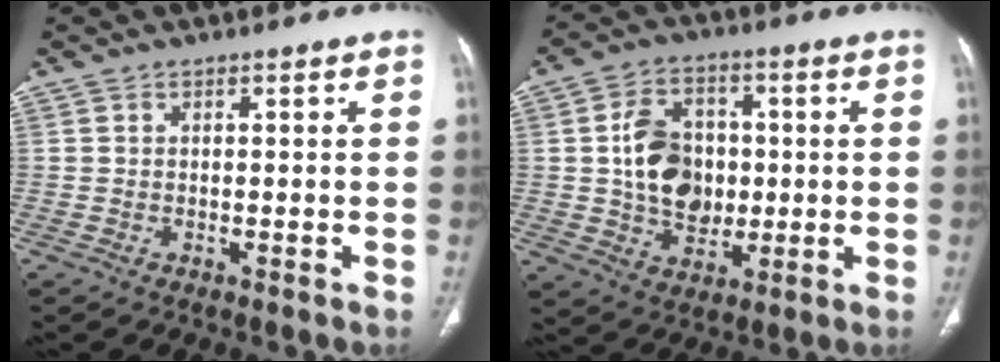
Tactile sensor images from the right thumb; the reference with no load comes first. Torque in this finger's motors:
{"motor_torque": [1.42, 2.12, 1.17, 0.37, 0.31]}